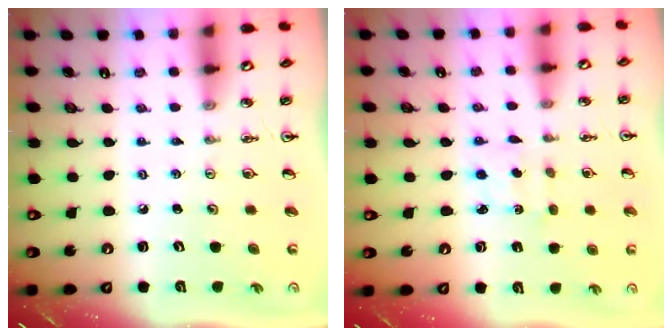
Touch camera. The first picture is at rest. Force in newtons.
{"total": 1.7, "press": 1.5, "slide": 0.7}